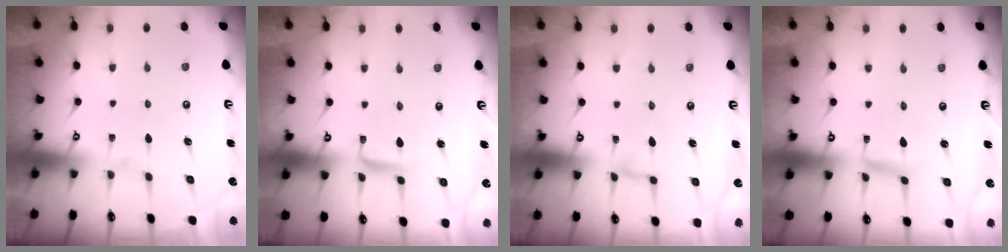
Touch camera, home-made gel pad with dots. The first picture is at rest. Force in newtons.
{"total": 3.3, "press": 3.3, "slide": 0.2}
{"total": 2.9, "press": 2.9, "slide": 0.2}
{"total": 3.3, "press": 3.2, "slide": 0.3}